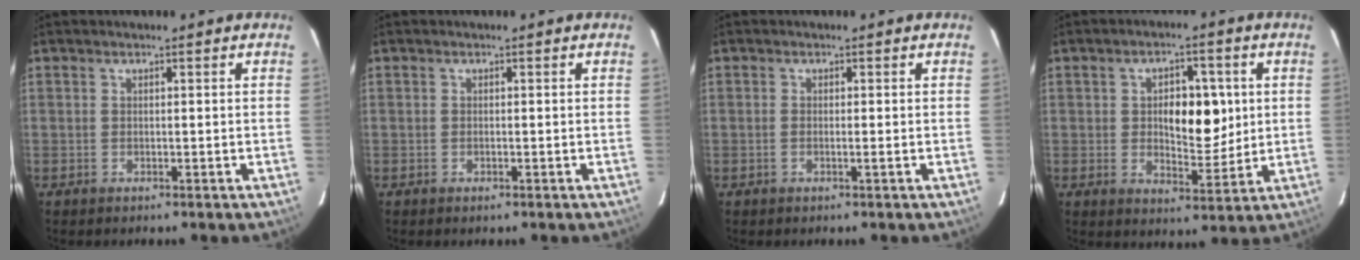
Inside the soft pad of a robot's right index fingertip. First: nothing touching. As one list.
[{"total": 0.5, "force": [-0.2, 0.2, 0.5], "torque": [-0.009, -0.002, -0.001]}, {"total": 1.0, "force": [-0.2, 0.0, 1.0], "torque": [-0.019, 0.000, -0.004]}, {"total": 8.6, "force": [1.3, 4.1, 7.4], "torque": [-0.111, 0.007, 0.028]}]